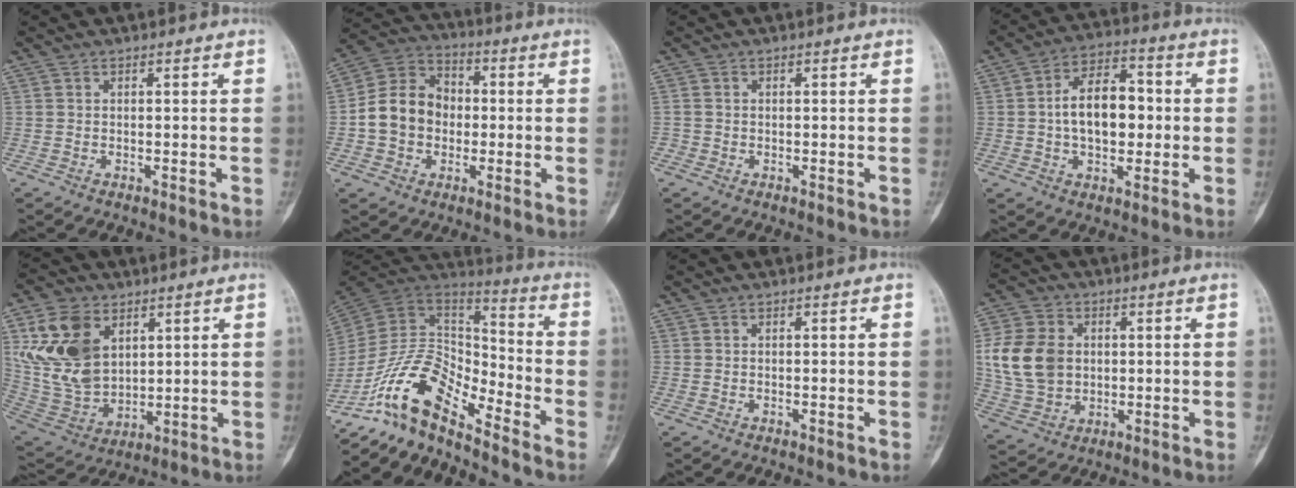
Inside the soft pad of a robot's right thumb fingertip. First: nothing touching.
{"total": 12.1, "force": [-1.2, 10.0, 6.7], "torque": [-0.102, 0.037, -0.029]}
{"total": 0.7, "force": [-0.3, 0.6, 0.0], "torque": [0.000, 0.004, -0.006]}
{"total": 12.4, "force": [0.0, 7.6, 9.8], "torque": [-0.134, 0.024, -0.005]}
{"total": 16.6, "force": [5.9, 11.5, 10.4], "torque": [-0.181, -0.023, 0.136]}
{"total": 14.3, "force": [-11.1, 4.9, 7.6], "torque": [-0.128, 0.099, -0.218]}
{"total": 0.0}
{"total": 13.6, "force": [1.4, 10.7, 8.3], "torque": [-0.147, 0.004, 0.033]}